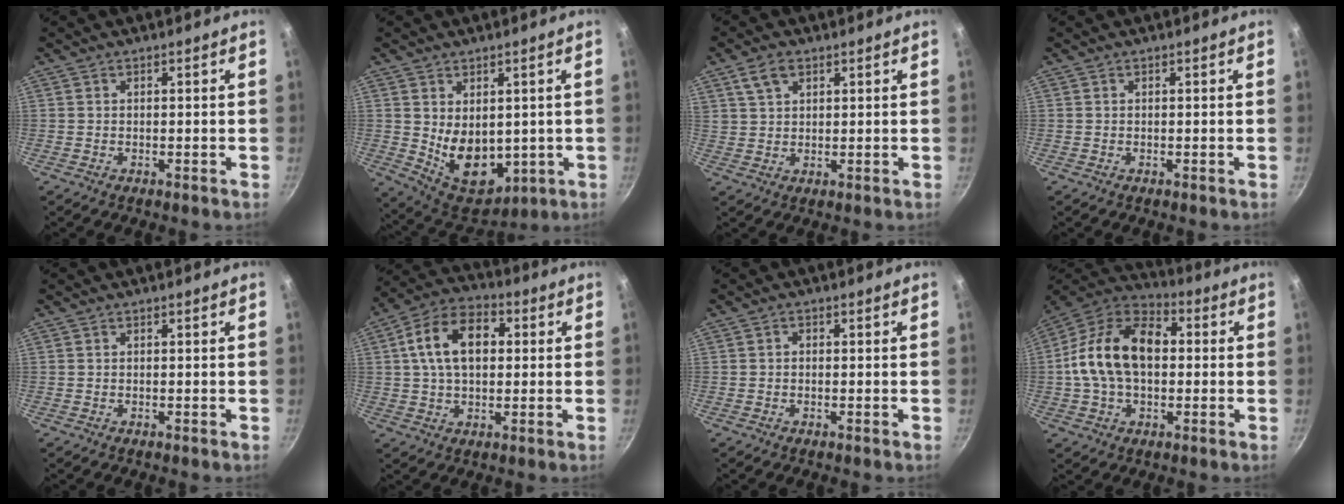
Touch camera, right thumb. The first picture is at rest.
{"total": 11.9, "force": [0.5, 8.2, 8.6], "torque": [-0.106, -0.032, 0.039]}
{"total": 4.9, "force": [2.6, 3.0, 2.8], "torque": [-0.043, -0.001, 0.050]}
{"total": 0.0}
{"total": 0.0}
{"total": 13.6, "force": [2.5, 8.7, 10.2], "torque": [-0.150, 0.022, 0.027]}
{"total": 0.9, "force": [-0.1, 0.8, 0.5], "torque": [-0.009, 0.006, -0.002]}
{"total": 18.3, "force": [0.9, 11.9, 13.9], "torque": [-0.224, 0.036, -0.003]}